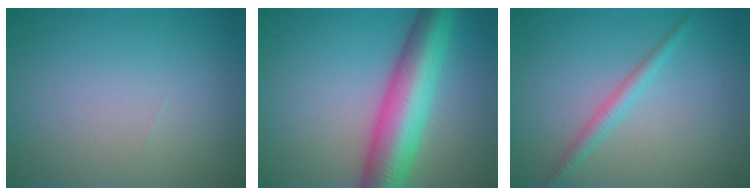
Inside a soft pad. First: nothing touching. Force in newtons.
{"total": 9.2, "press": 9.1, "slide": 0.2}
{"total": 1.8, "press": 1.8, "slide": 0.1}